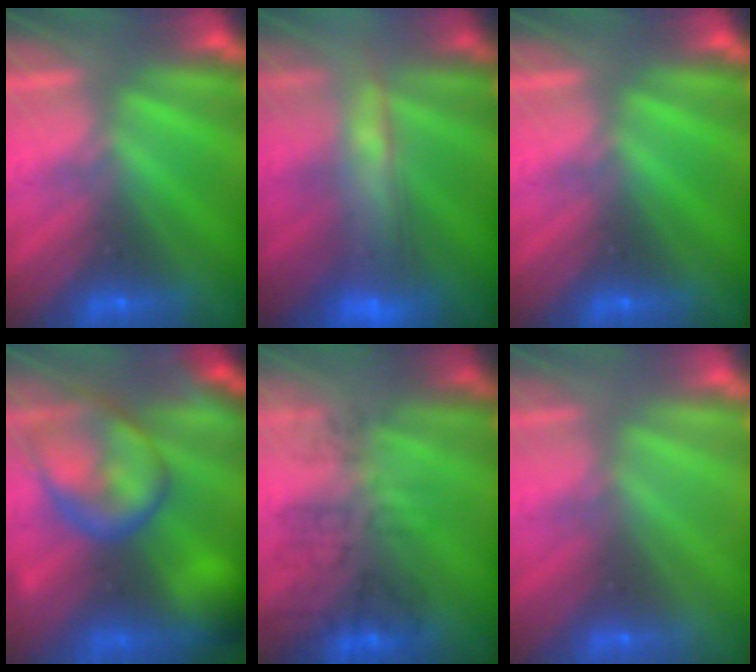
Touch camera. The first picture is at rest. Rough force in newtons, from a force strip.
{"total": 9.8}
{"total": 0.0}
{"total": 8.5}
{"total": 4.6}
{"total": 3.1}